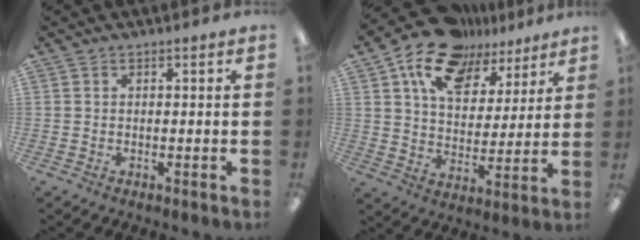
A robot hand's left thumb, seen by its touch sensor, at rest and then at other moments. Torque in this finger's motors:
{"motor_torque": [0.29, 0.33, 1.38, -1.39, 0.09]}